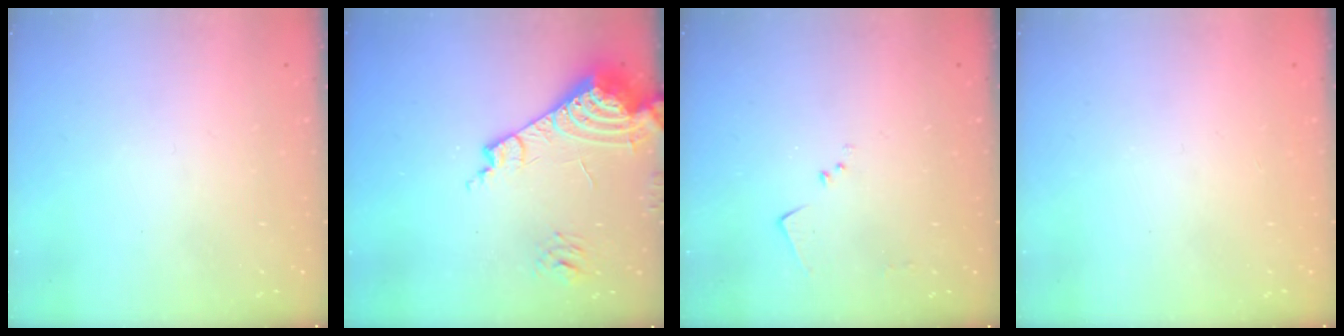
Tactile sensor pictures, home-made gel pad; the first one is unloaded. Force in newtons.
{"total": 16.3, "press": 16.1, "slide": 2.2}
{"total": 6.4, "press": 6.4, "slide": 0.8}
{"total": 0.9, "press": 0.9, "slide": 0.1}